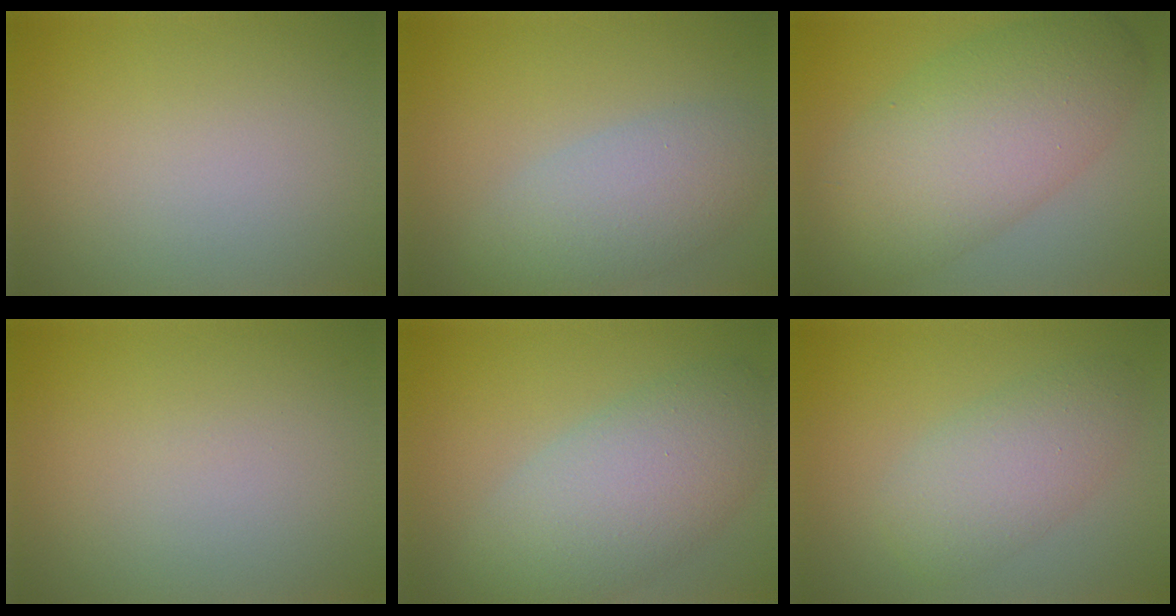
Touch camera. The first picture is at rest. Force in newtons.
{"total": 5.0, "press": 5.0, "slide": 0.3}
{"total": 9.6, "press": 9.6, "slide": 0.2}
{"total": 0.0}
{"total": 7.7, "press": 7.7, "slide": 0.4}
{"total": 4.3, "press": 4.3, "slide": 0.2}